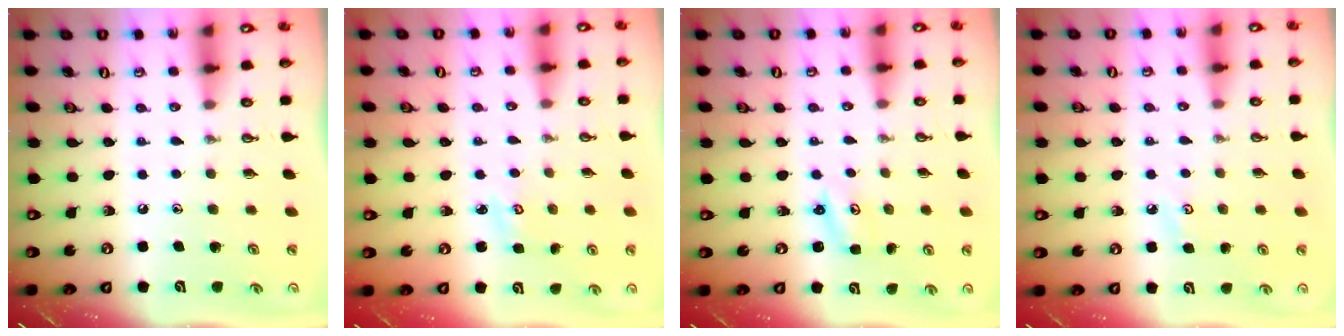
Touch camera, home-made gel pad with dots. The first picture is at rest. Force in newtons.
{"total": 2.9, "press": 2.9, "slide": 0.3}
{"total": 1.8, "press": 1.8, "slide": 0.2}
{"total": 3.2, "press": 3.1, "slide": 0.5}